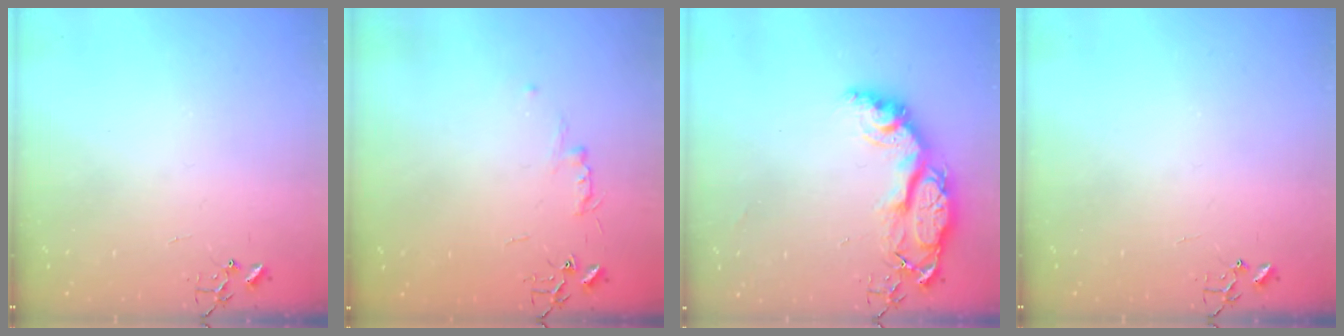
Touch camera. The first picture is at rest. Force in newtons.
{"total": 4.8, "press": 4.7, "slide": 0.6}
{"total": 15.4, "press": 15.3, "slide": 1.2}
{"total": 0.0}